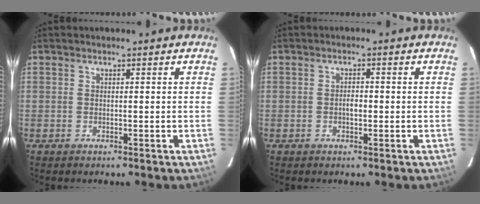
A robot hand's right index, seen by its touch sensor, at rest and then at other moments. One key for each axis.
{"total": 1.6, "fx": -0.4, "fy": 0.6, "fz": 1.4, "tx": -0.025, "ty": 0.003, "tz": -0.007}